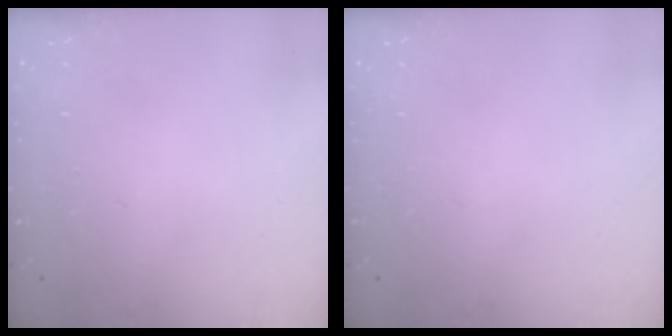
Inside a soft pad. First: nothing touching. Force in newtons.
{"total": 0.0}